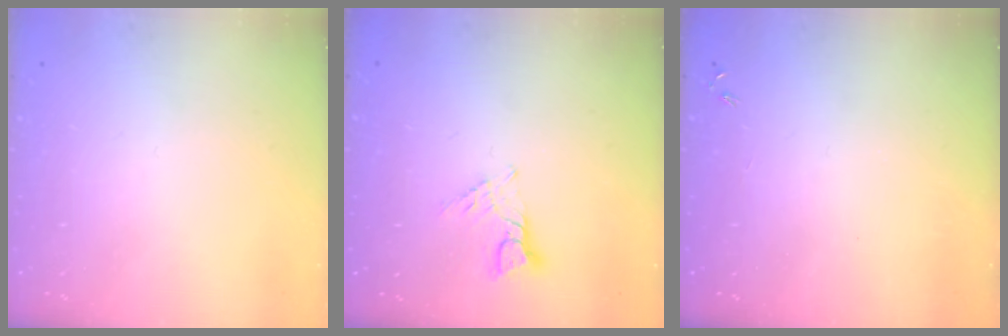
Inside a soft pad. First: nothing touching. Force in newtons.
{"total": 4.8, "press": 4.8, "slide": 0.2}
{"total": 0.0}